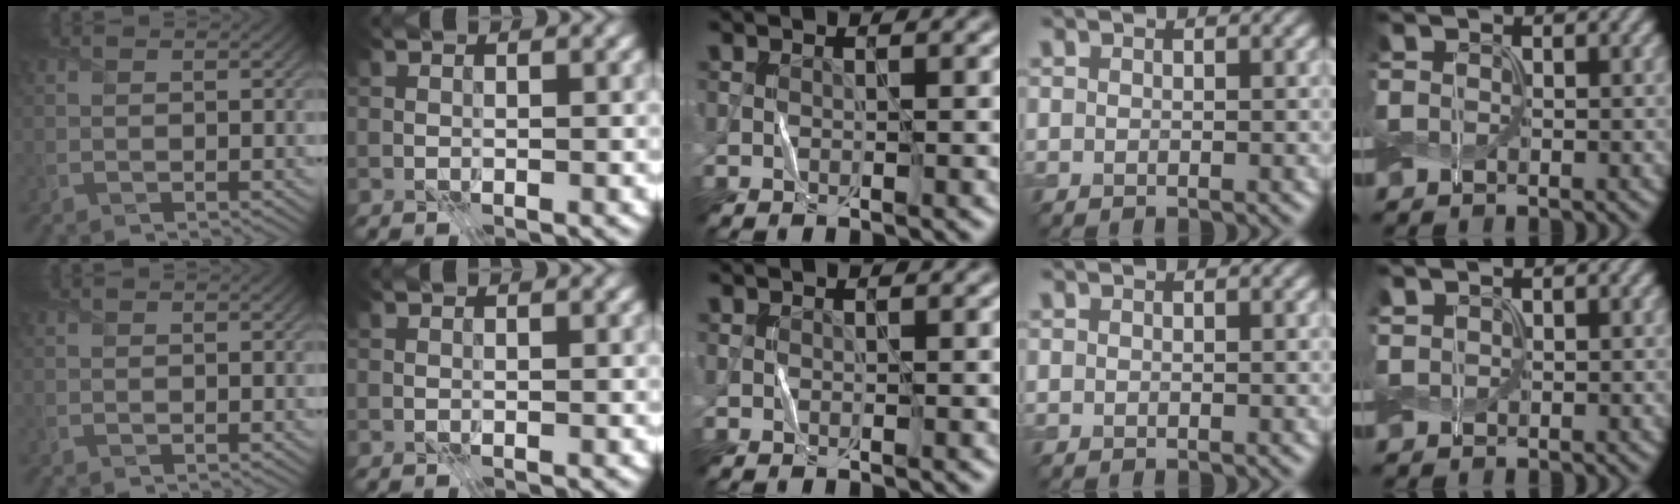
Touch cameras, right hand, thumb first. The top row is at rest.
{"little": {"total": 0.6, "force": [0.5, 0.2, 0.1], "torque": [-0.005, 0.002, 0.012]}}